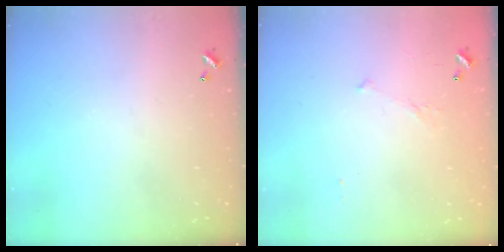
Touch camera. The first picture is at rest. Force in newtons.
{"total": 5.3, "press": 5.3, "slide": 0.8}